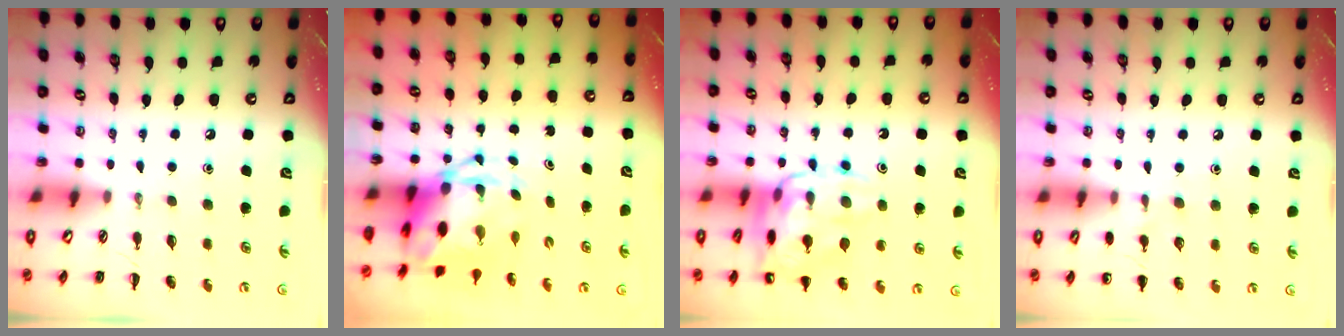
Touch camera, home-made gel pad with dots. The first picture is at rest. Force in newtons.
{"total": 6.0, "press": 5.9, "slide": 1.4}
{"total": 16.2, "press": 16.2, "slide": 1.6}
{"total": 4.3, "press": 4.1, "slide": 1.4}